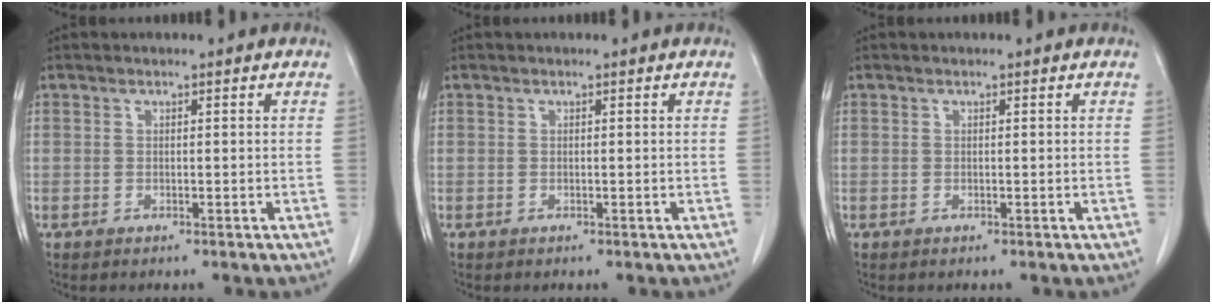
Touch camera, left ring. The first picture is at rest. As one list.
[{"total": 0.0}, {"total": 0.0}]